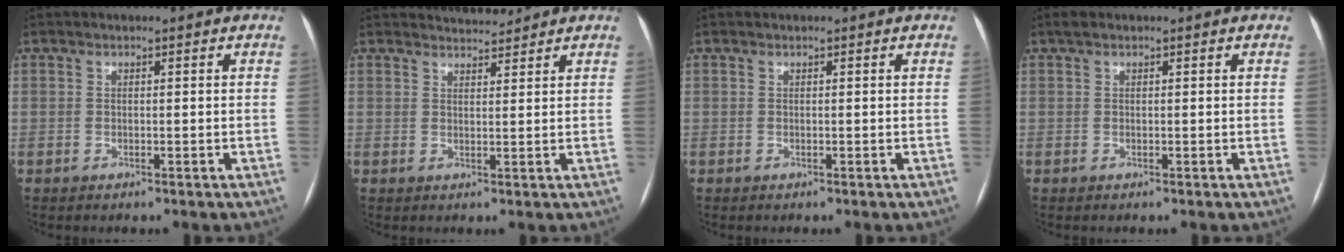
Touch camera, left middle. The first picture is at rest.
{"total": 2.7, "force": [2.7, 0.1, -0.3], "torque": [-0.004, 0.004, 0.048]}
{"total": 0.0}
{"total": 0.8, "force": [0.6, 0.3, 0.5], "torque": [-0.013, 0.016, 0.012]}